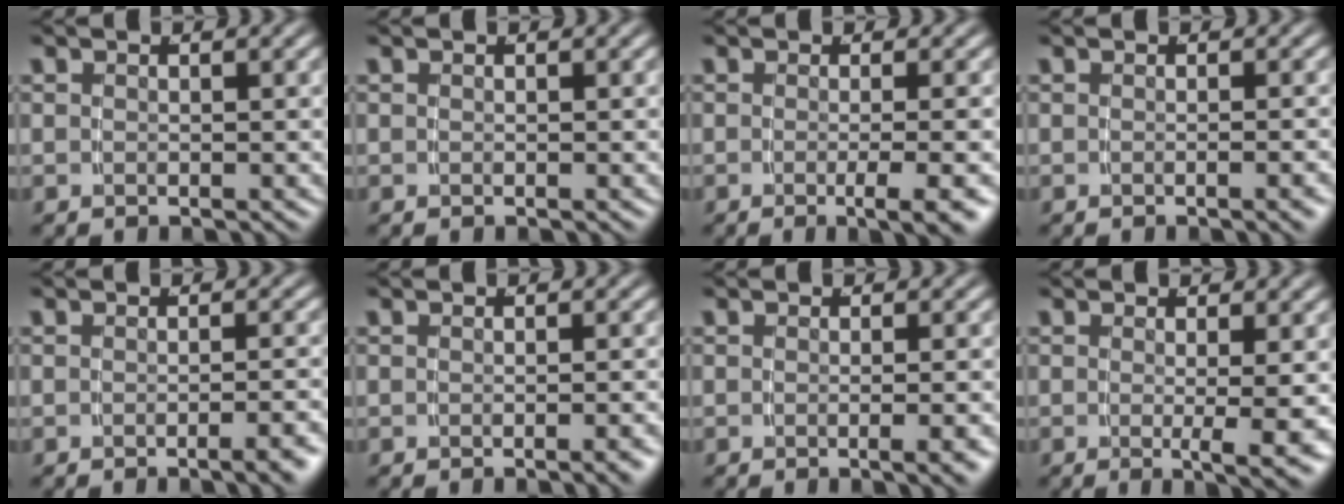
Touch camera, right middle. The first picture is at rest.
{"total": 0.0}
{"total": 3.9, "force": [-2.2, -0.2, 3.2], "torque": [-0.034, -0.006, -0.032]}
{"total": 0.9, "force": [-0.5, -0.4, 0.6], "torque": [-0.007, 0.007, -0.012]}
{"total": 1.9, "force": [-1.4, -0.4, 1.3], "torque": [-0.013, 0.011, -0.026]}
{"total": 1.0, "force": [-0.7, -0.3, 0.6], "torque": [-0.007, 0.010, -0.015]}
{"total": 1.8, "force": [-0.9, -0.5, 1.4], "torque": [-0.017, 0.005, -0.016]}
{"total": 3.7, "force": [-1.1, -0.3, 3.5], "torque": [-0.043, -0.015, -0.014]}